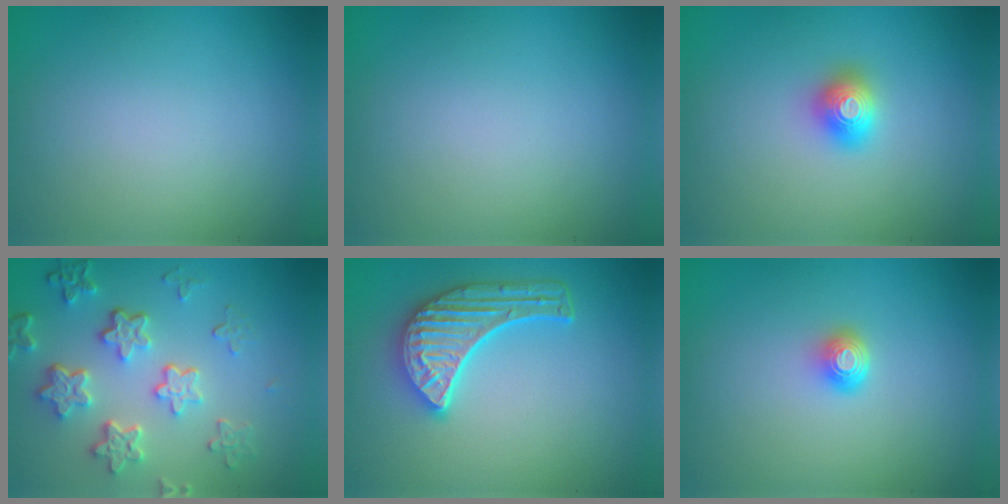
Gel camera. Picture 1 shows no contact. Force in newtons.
{"total": 0.0}
{"total": 2.0, "press": 2.0, "slide": 0.1}
{"total": 5.7, "press": 4.3, "slide": 3.7}
{"total": 5.4, "press": 4.5, "slide": 3.0}
{"total": 1.6, "press": 1.3, "slide": 1.1}